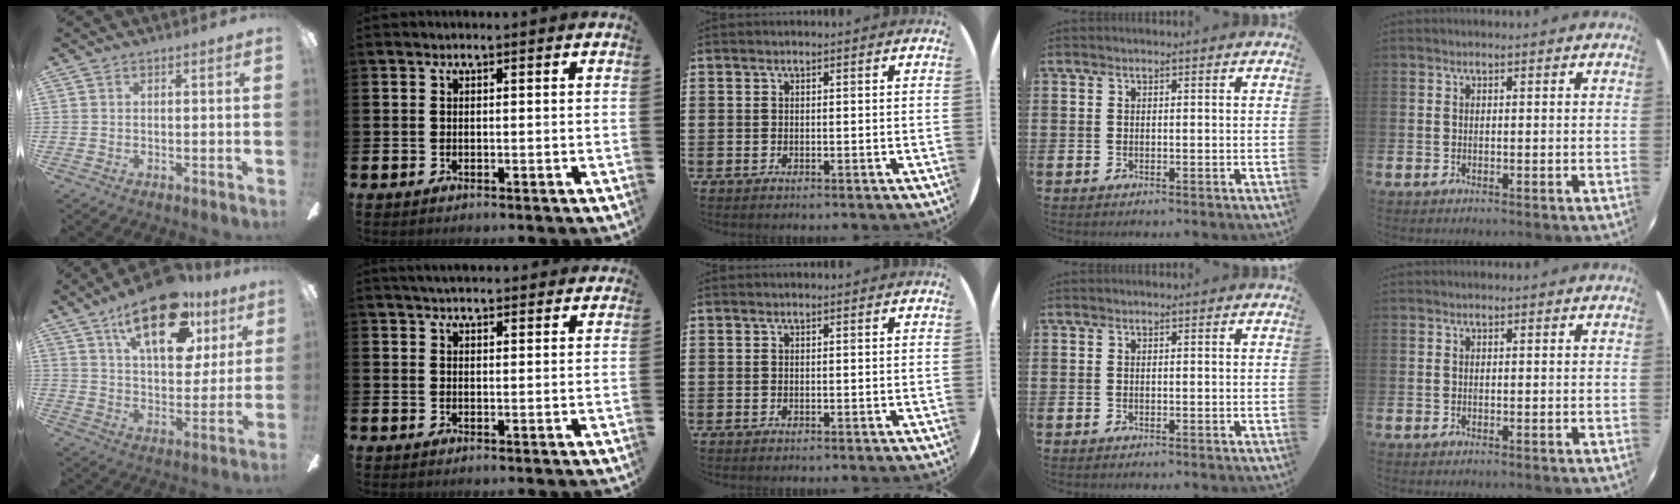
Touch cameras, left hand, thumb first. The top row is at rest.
{"thumb": {"total": 20.9, "force": [11.9, 9.9, 14.0], "torque": [-0.208, -0.049, 0.198]}, "index": {"total": 3.4, "force": [3.4, 0.5, 0.6], "torque": [-0.015, -0.012, 0.062]}}